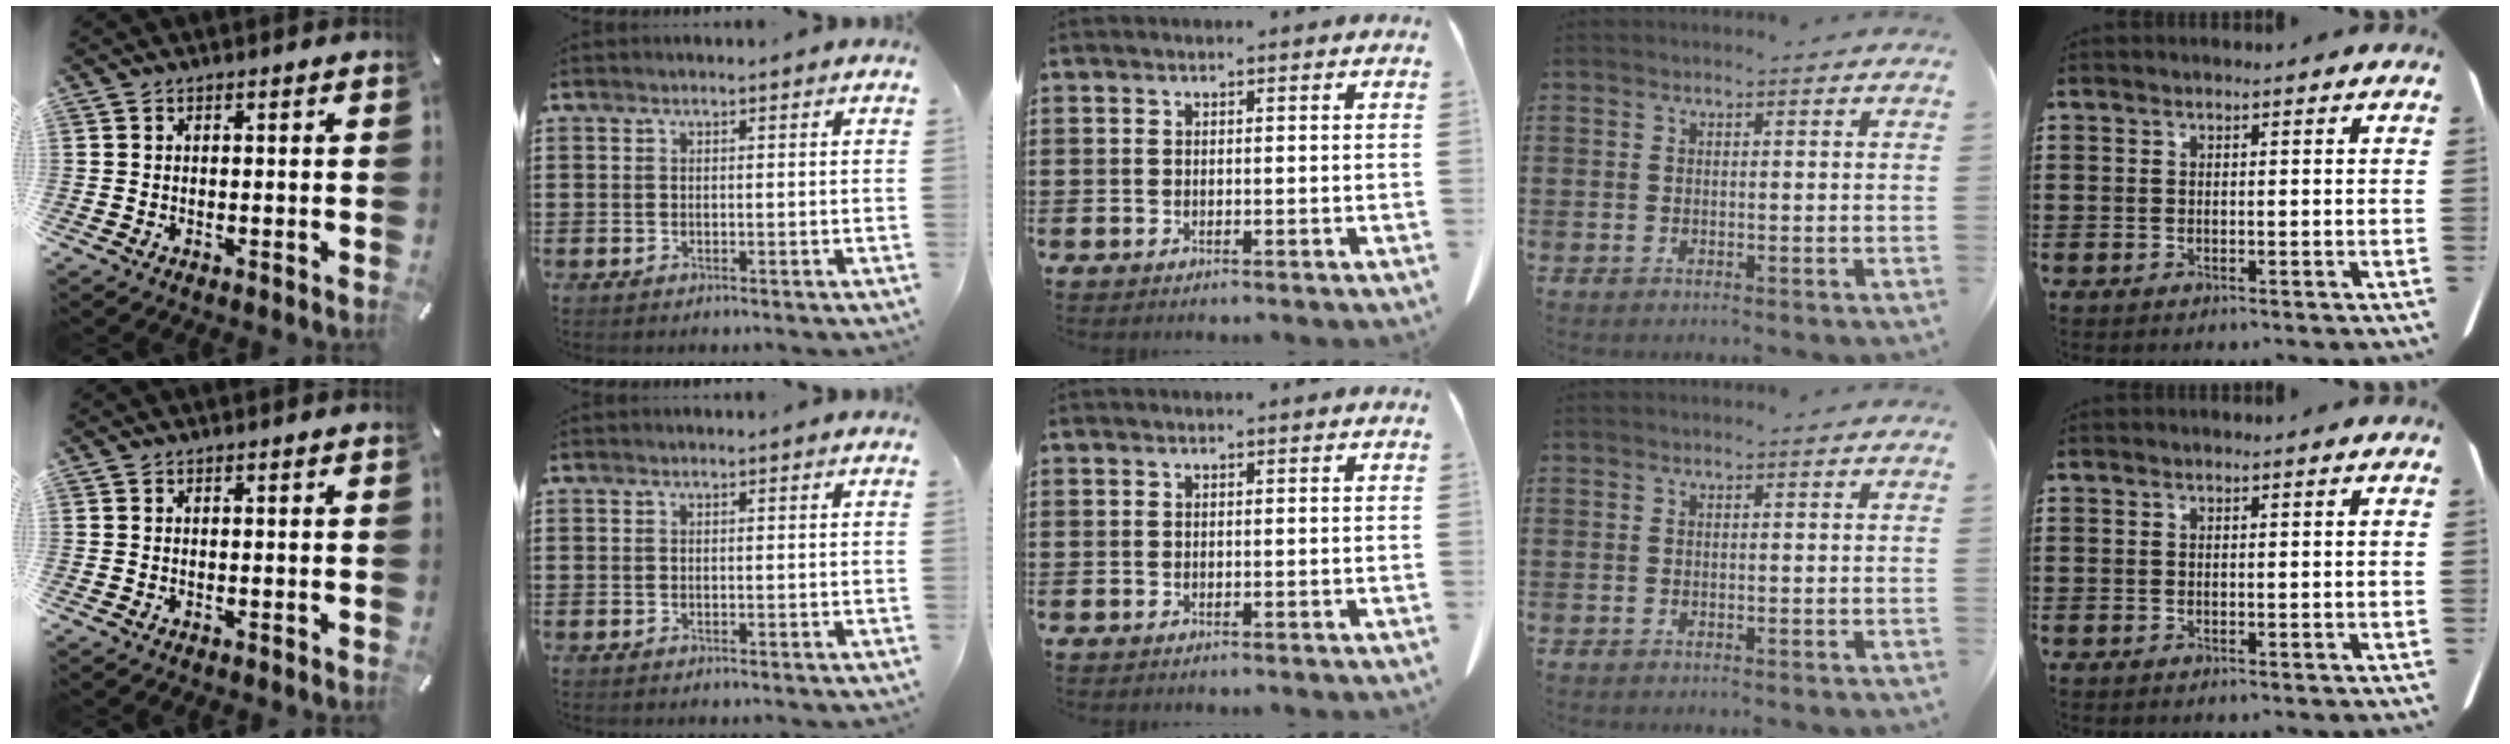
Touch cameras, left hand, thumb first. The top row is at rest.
{}